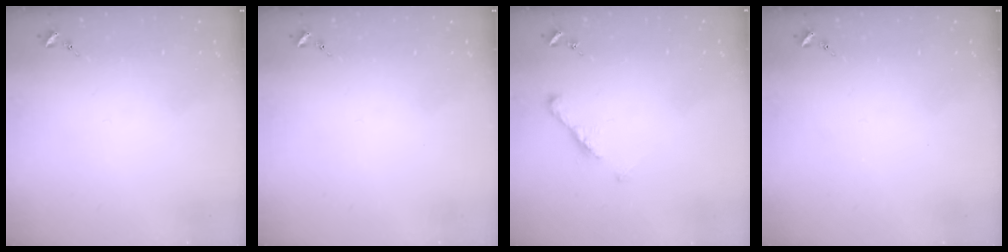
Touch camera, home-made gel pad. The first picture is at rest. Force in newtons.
{"total": 0.0}
{"total": 6.8, "press": 6.7, "slide": 0.6}
{"total": 0.0}